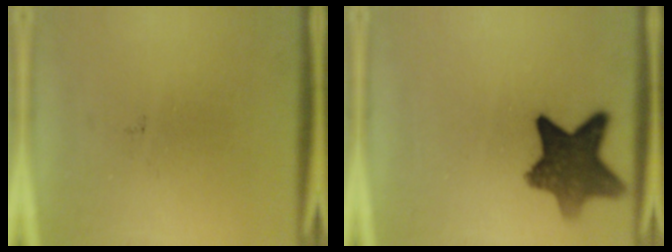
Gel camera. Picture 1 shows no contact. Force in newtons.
{"total": 10.4}